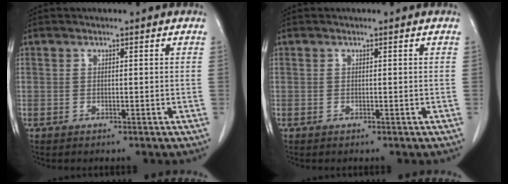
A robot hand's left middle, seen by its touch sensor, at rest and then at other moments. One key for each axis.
{"total": 0.0}